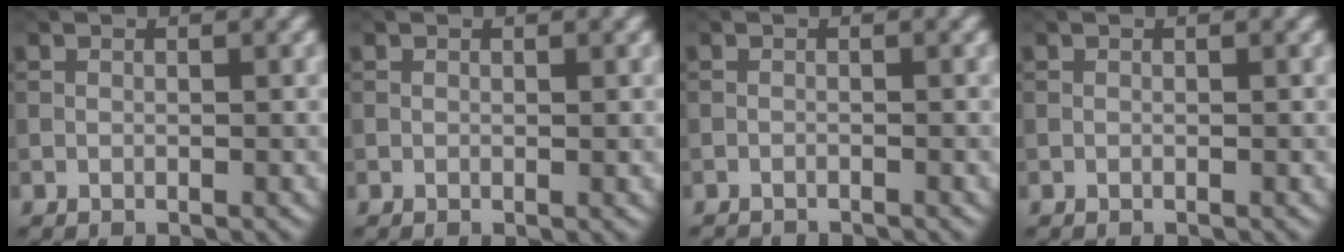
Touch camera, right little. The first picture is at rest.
{"total": 0.0}
{"total": 1.7, "force": [-1.7, 0.1, 0.2], "torque": [0.003, -0.009, -0.029]}
{"total": 0.0}